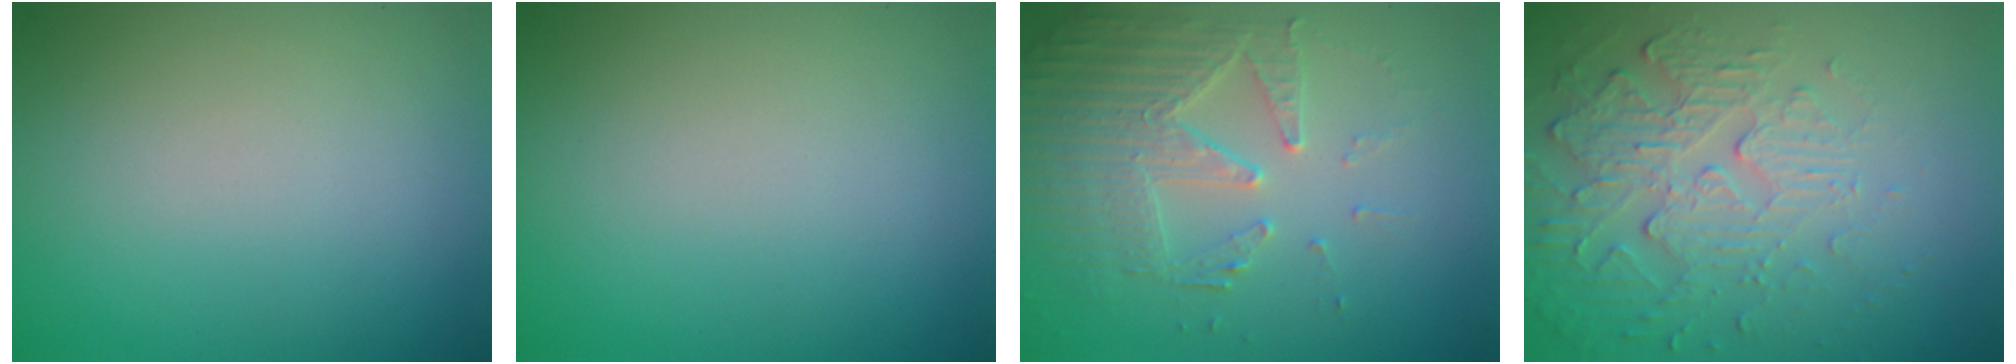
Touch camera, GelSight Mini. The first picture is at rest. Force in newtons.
{"total": 0.0}
{"total": 4.1, "press": 3.9, "slide": 1.4}
{"total": 5.5, "press": 3.4, "slide": 4.3}